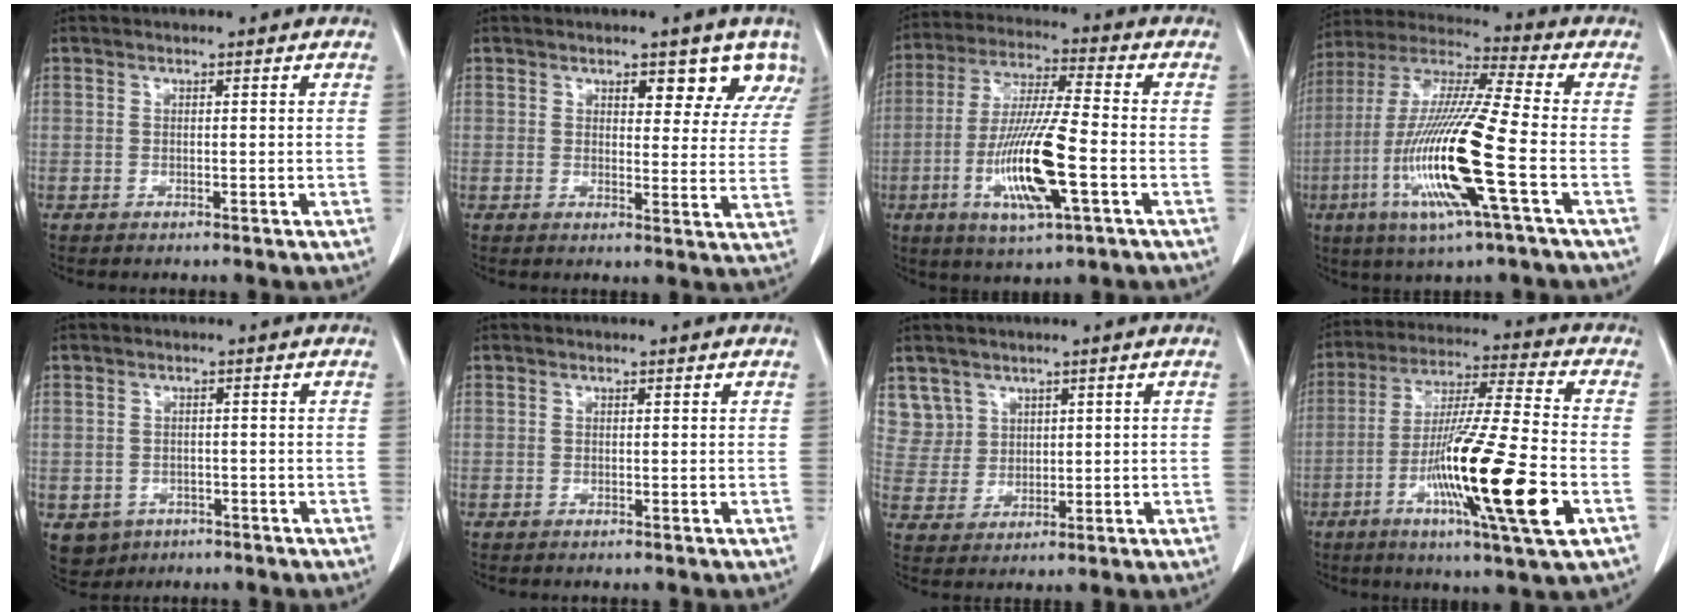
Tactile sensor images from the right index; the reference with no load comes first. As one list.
[{"total": 6.6, "force": [5.0, 3.0, 3.1], "torque": [-0.014, -0.010, 0.048]}, {"total": 14.4, "force": [-4.2, 1.4, 13.7], "torque": [-0.272, -0.016, -0.077]}, {"total": 18.4, "force": [-5.4, 0.4, 17.6], "torque": [-0.366, -0.019, -0.108]}, {"total": 4.6, "force": [-2.2, 4.0, 0.9], "torque": [-0.011, 0.003, -0.027]}, {"total": 0.0}, {"total": 5.6, "force": [3.5, 4.4, -0.3], "torque": [0.014, 0.005, 0.078]}, {"total": 19.6, "force": [-6.1, 0.2, 18.6], "torque": [-0.334, -0.024, -0.108]}]